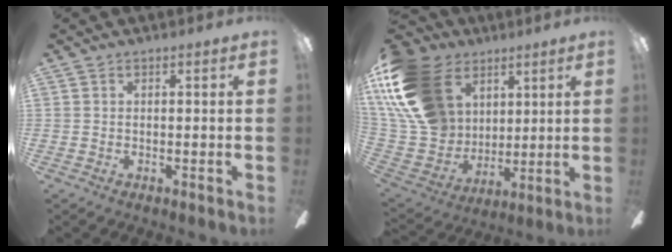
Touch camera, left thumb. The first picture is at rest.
{"total": 23.9, "force": [10.1, 17.6, 12.6], "torque": [-0.281, -0.030, 0.197]}